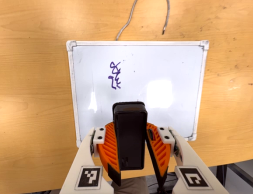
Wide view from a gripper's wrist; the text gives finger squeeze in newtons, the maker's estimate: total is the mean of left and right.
{"total": 9.9, "left": 9.8, "right": 10.0}